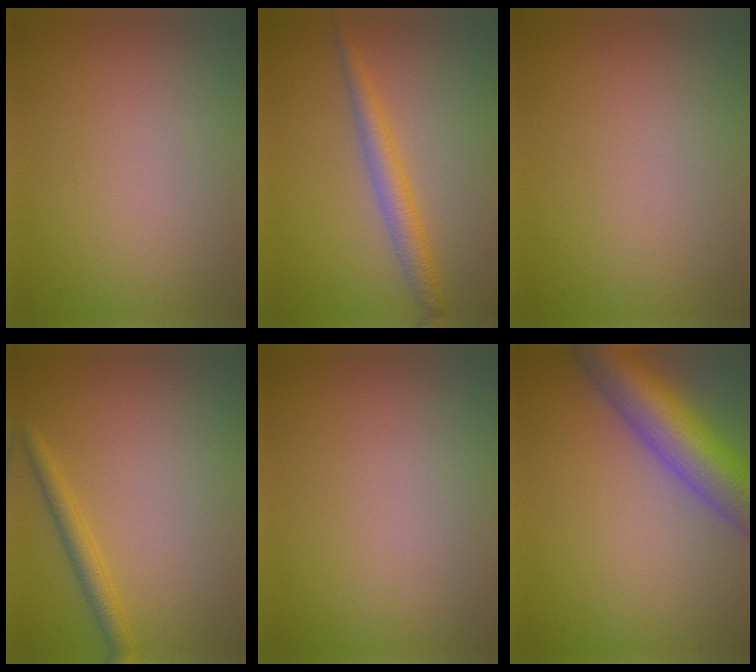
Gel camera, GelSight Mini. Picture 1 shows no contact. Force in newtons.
{"total": 2.9, "press": 2.9, "slide": 0.1}
{"total": 0.0}
{"total": 2.1, "press": 2.0, "slide": 0.2}
{"total": 0.0}
{"total": 9.1, "press": 9.1, "slide": 0.5}